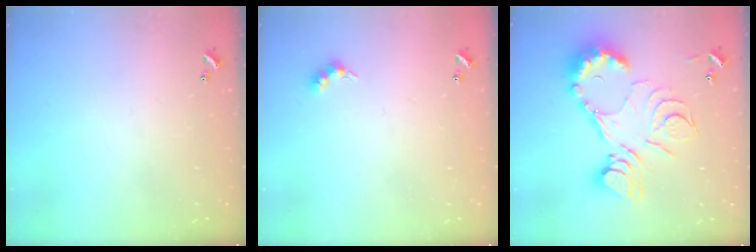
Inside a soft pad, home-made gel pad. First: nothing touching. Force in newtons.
{"total": 3.5, "press": 3.4, "slide": 0.6}
{"total": 23.7, "press": 23.5, "slide": 2.6}